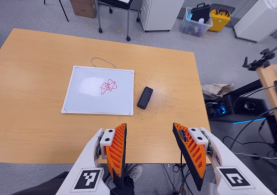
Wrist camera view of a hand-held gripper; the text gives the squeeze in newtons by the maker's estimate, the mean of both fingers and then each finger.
{"total": 0.0}